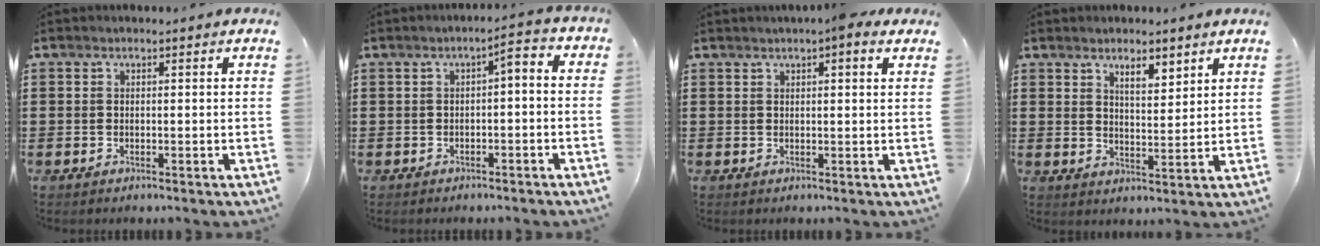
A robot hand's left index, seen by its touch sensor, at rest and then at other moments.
{"total": 2.5, "force": [-1.9, 0.5, 1.6], "torque": [-0.034, 0.005, -0.043]}
{"total": 2.0, "force": [1.4, 0.1, 1.4], "torque": [-0.030, 0.003, 0.025]}
{"total": 3.7, "force": [3.1, 0.9, 1.7], "torque": [-0.027, -0.006, 0.053]}